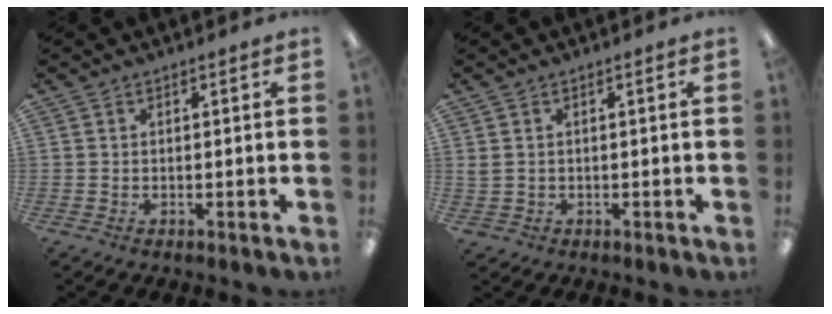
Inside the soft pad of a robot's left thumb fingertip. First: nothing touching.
{"total": 1.2, "force": [0.3, 1.0, 0.7], "torque": [-0.017, 0.004, 0.003]}